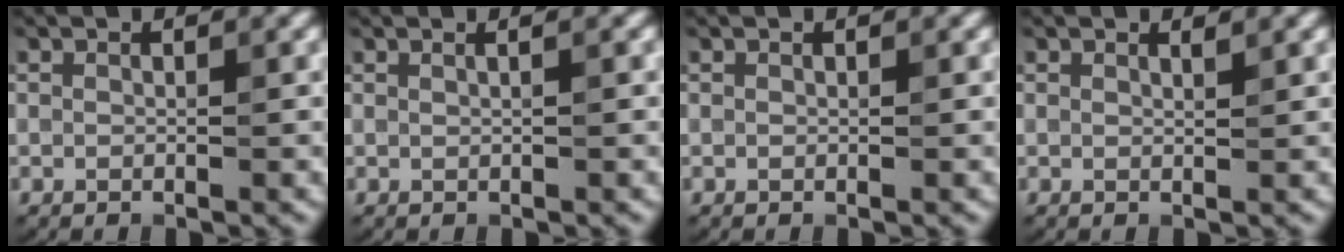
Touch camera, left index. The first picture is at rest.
{"total": 1.5, "force": [0.7, 0.7, 1.1], "torque": [-0.003, -0.003, -0.007]}
{"total": 0.0}
{"total": 0.6, "force": [0.6, 0.0, 0.2], "torque": [0.000, -0.001, 0.010]}